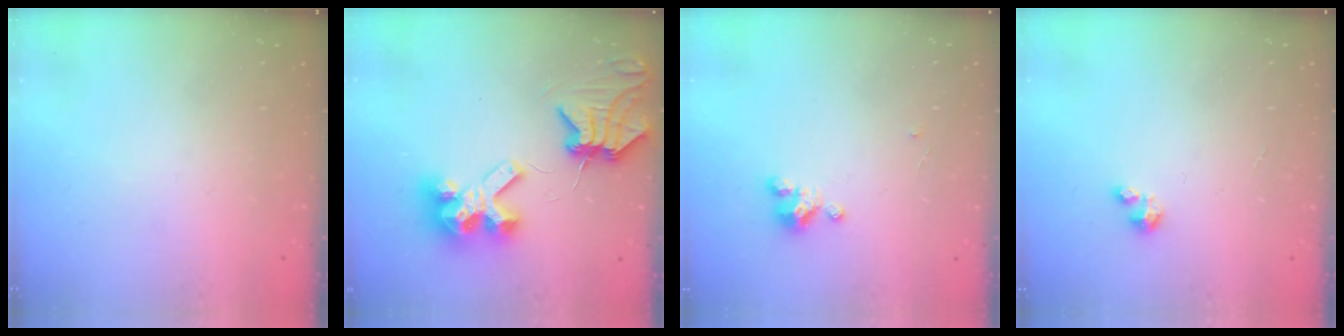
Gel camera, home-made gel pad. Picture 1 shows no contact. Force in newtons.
{"total": 9.8, "press": 9.7, "slide": 1.2}
{"total": 2.7, "press": 2.7, "slide": 0.3}
{"total": 1.2, "press": 1.2, "slide": 0.2}